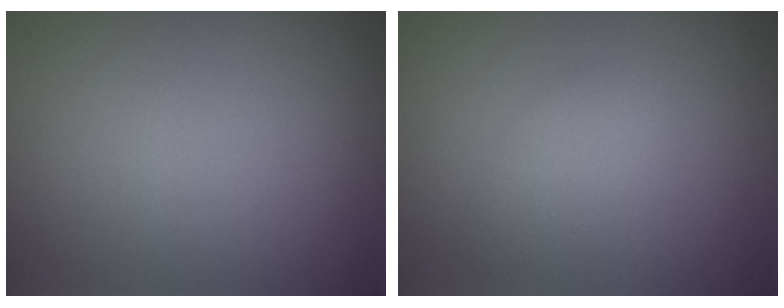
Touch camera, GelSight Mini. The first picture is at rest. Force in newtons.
{"total": 1.8, "press": 1.8, "slide": 0.1}